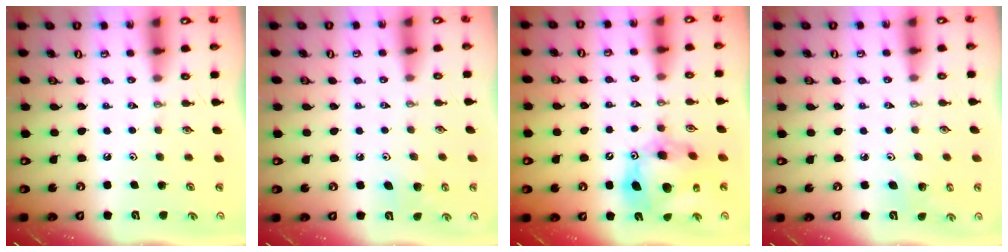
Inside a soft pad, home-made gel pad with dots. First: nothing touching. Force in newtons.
{"total": 5.4, "press": 5.4, "slide": 0.4}
{"total": 15.7, "press": 15.6, "slide": 1.6}
{"total": 2.8, "press": 2.8, "slide": 0.4}